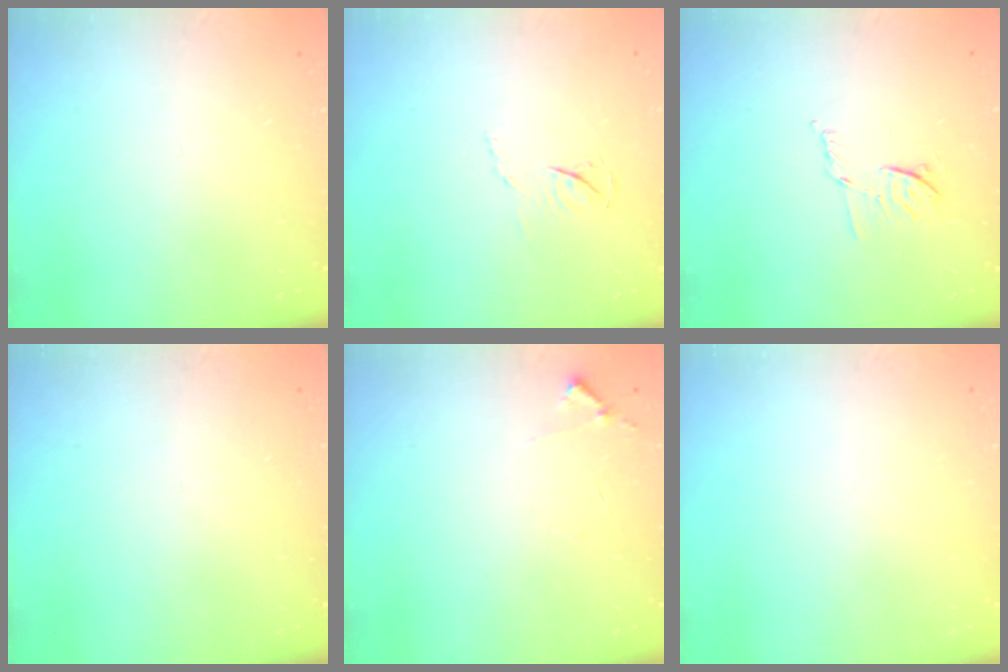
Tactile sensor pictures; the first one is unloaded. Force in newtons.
{"total": 3.9, "press": 3.9, "slide": 0.4}
{"total": 6.5, "press": 6.4, "slide": 1.0}
{"total": 0.0}
{"total": 6.8, "press": 6.8, "slide": 0.6}
{"total": 0.0}